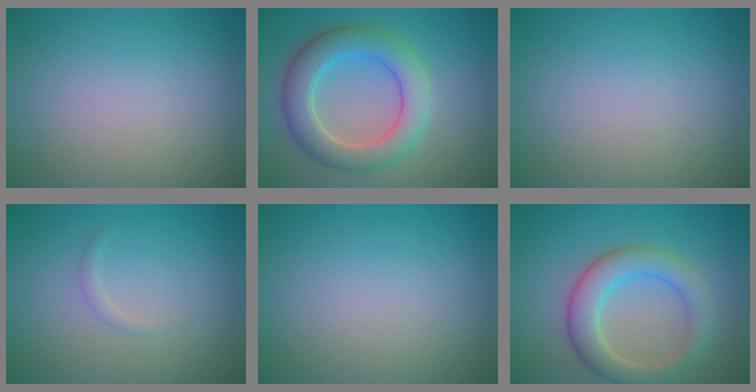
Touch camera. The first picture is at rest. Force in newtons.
{"total": 6.1, "press": 6.1, "slide": 0.1}
{"total": 0.0}
{"total": 0.6, "press": 0.6, "slide": 0.0}
{"total": 0.0}
{"total": 4.9, "press": 4.9, "slide": 0.0}